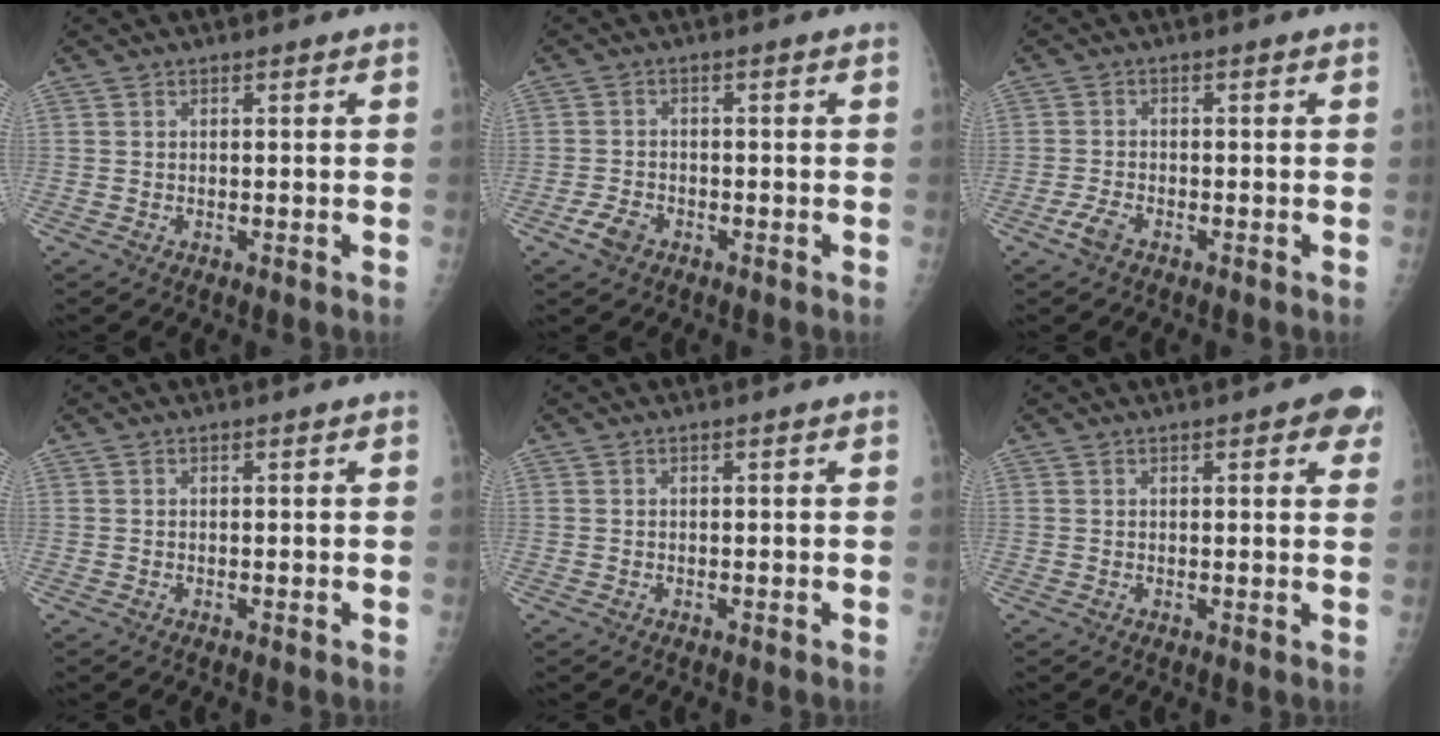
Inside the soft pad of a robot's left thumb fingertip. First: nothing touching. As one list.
[{"total": 3.3, "force": [-1.9, 1.9, 1.8], "torque": [-0.036, 0.010, -0.033]}, {"total": 2.7, "force": [-1.7, 1.1, 1.9], "torque": [-0.048, 0.008, -0.035]}, {"total": 0.0}, {"total": 0.0}, {"total": 5.7, "force": [2.8, 1.8, 4.7], "torque": [-0.037, -0.004, 0.026]}]